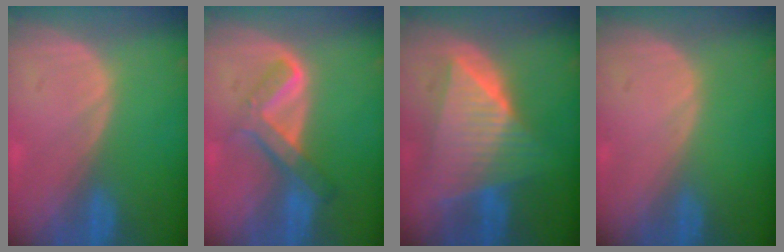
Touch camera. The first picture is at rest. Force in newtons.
{"total": 6.7, "press": 5.7, "slide": 3.5}
{"total": 9.9, "press": 9.9, "slide": 0.6}
{"total": 0.0}